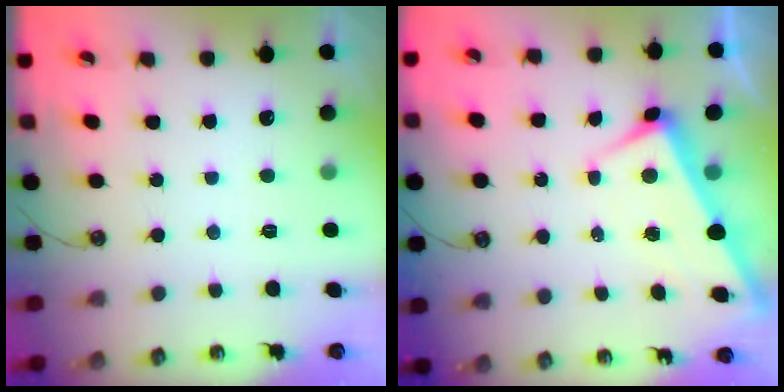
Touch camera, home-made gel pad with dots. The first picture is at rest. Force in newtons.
{"total": 2.8, "press": 2.8, "slide": 0.6}